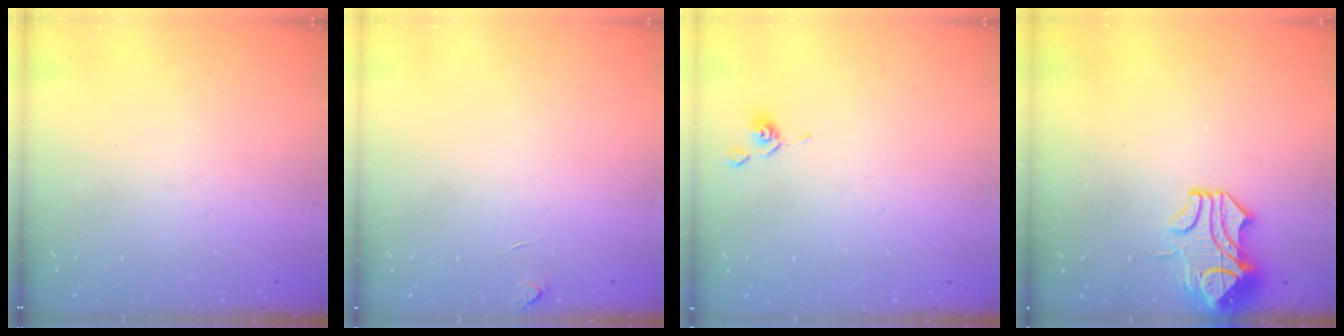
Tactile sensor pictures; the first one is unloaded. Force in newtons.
{"total": 1.3, "press": 1.2, "slide": 0.5}
{"total": 2.3, "press": 2.3, "slide": 0.2}
{"total": 1.6, "press": 0.9, "slide": 1.3}